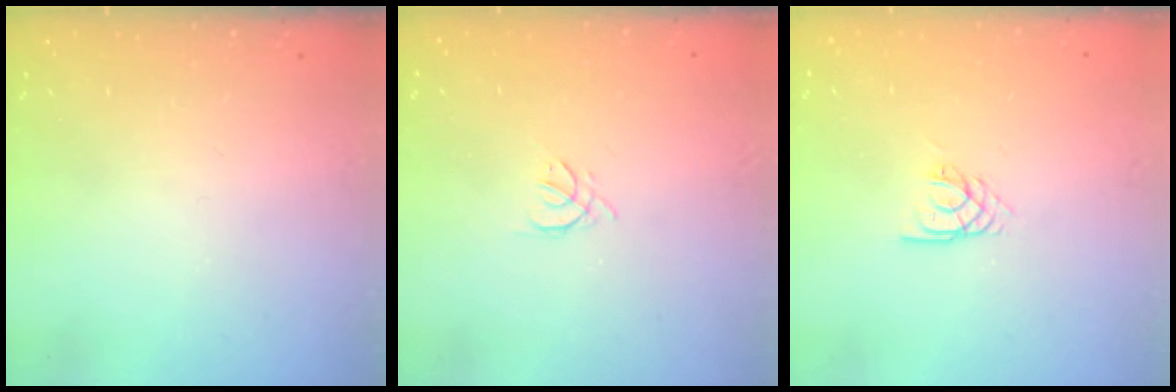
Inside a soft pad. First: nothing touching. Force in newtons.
{"total": 1.5, "press": 1.4, "slide": 0.6}
{"total": 2.1, "press": 2.1, "slide": 0.2}